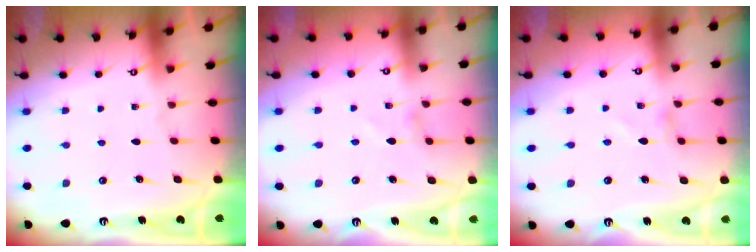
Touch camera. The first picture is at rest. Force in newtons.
{"total": 0.0}
{"total": 0.0}